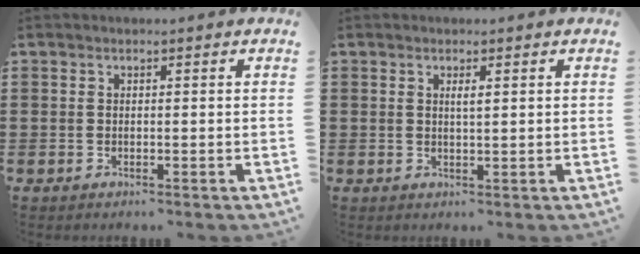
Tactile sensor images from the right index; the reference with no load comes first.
{"total": 1.2, "force": [0.5, 0.2, 1.1], "torque": [-0.022, 0.002, 0.007]}